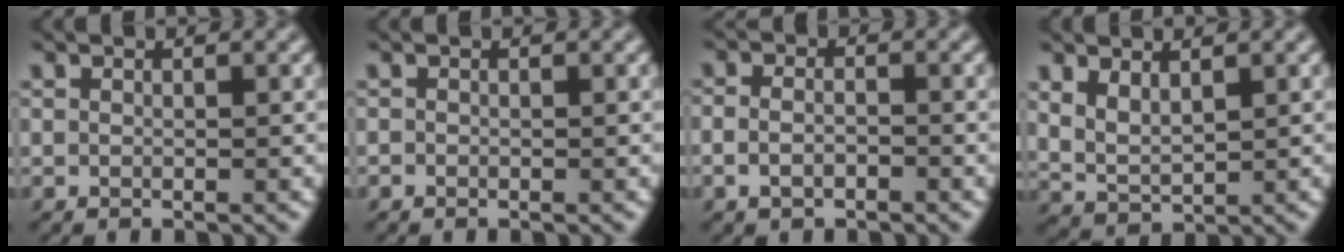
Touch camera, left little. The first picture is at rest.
{"total": 0.0}
{"total": 2.0, "force": [-0.9, 1.2, 1.3], "torque": [-0.023, -0.002, -0.021]}
{"total": 2.8, "force": [1.4, 1.4, 1.9], "torque": [-0.050, -0.004, 0.035]}